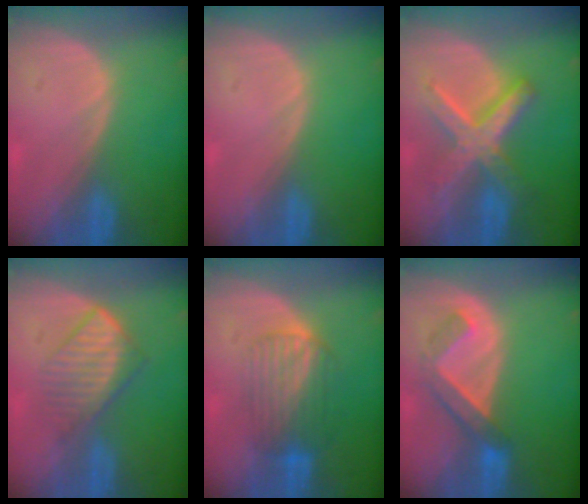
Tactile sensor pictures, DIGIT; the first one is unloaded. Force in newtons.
{"total": 0.0}
{"total": 8.2, "press": 8.2, "slide": 0.7}
{"total": 6.5, "press": 5.9, "slide": 2.8}
{"total": 6.6, "press": 6.3, "slide": 1.8}
{"total": 5.1, "press": 5.1, "slide": 0.6}